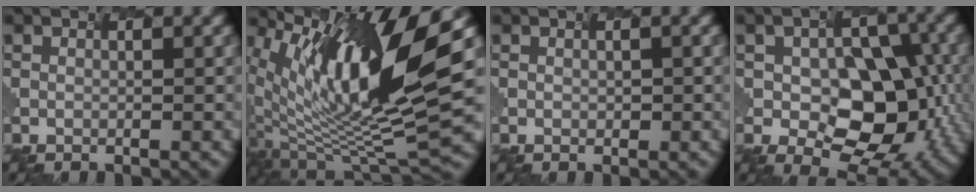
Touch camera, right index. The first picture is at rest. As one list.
[{"total": 13.2, "force": [4.5, 4.1, 11.8], "torque": [-0.229, -0.002, 0.101]}, {"total": 0.0}, {"total": 8.8, "force": [-2.3, 5.4, 6.6], "torque": [-0.112, -0.003, -0.022]}]